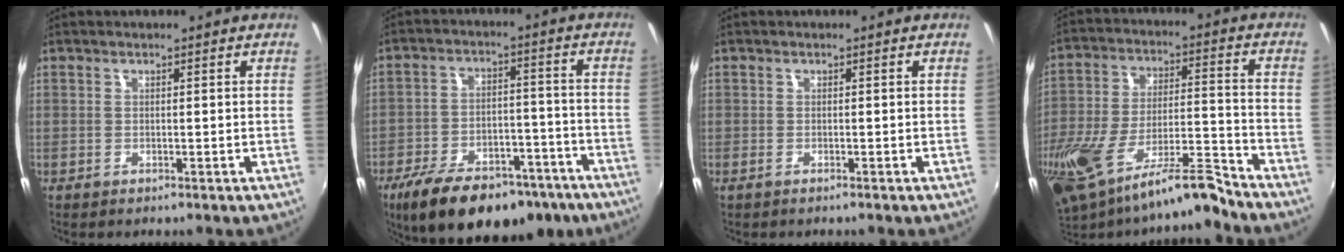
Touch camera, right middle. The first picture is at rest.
{"total": 22.1, "force": [-16.1, 9.6, 11.7], "torque": [-0.219, -0.011, -0.222]}
{"total": 0.5, "force": [-0.4, 0.1, 0.3], "torque": [-0.007, -0.002, -0.009]}
{"total": 19.4, "force": [-15.3, 3.6, 11.5], "torque": [-0.241, -0.039, -0.264]}